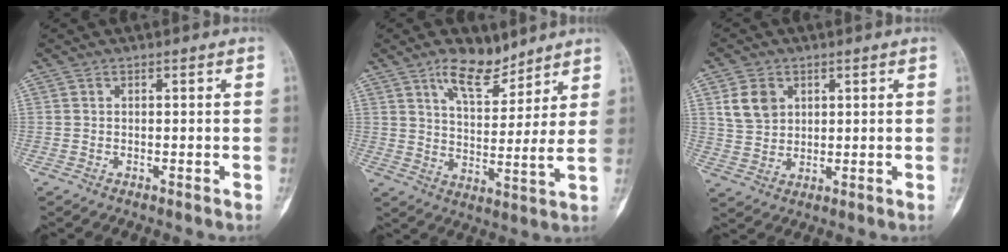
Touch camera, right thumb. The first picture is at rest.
{"total": 10.0, "force": [7.2, 3.7, 5.9], "torque": [-0.081, -0.056, 0.127]}
{"total": 6.3, "force": [2.5, 4.9, 3.2], "torque": [-0.044, -0.008, 0.052]}